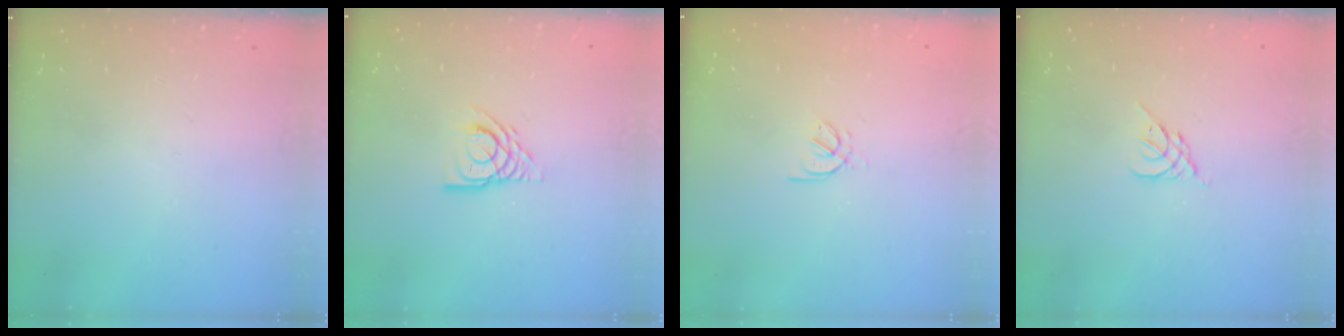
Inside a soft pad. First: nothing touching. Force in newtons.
{"total": 8.0, "press": 8.0, "slide": 0.7}
{"total": 2.3, "press": 2.3, "slide": 0.6}
{"total": 2.6, "press": 2.5, "slide": 0.7}